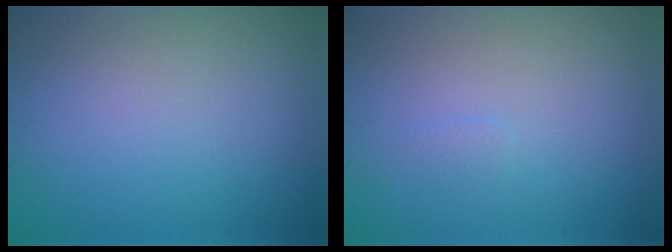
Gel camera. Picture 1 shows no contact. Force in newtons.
{"total": 0.5, "press": 0.5, "slide": 0.1}